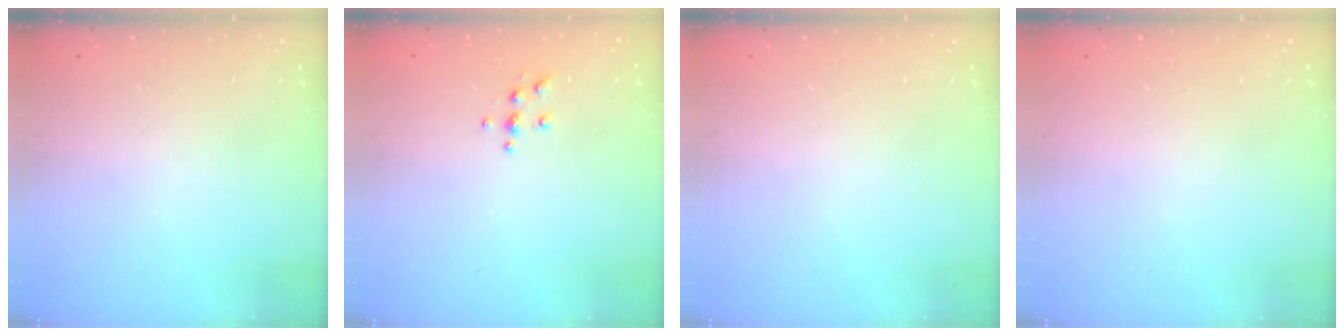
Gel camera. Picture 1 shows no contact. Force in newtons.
{"total": 4.6, "press": 4.6, "slide": 0.5}
{"total": 0.0}
{"total": 0.0}